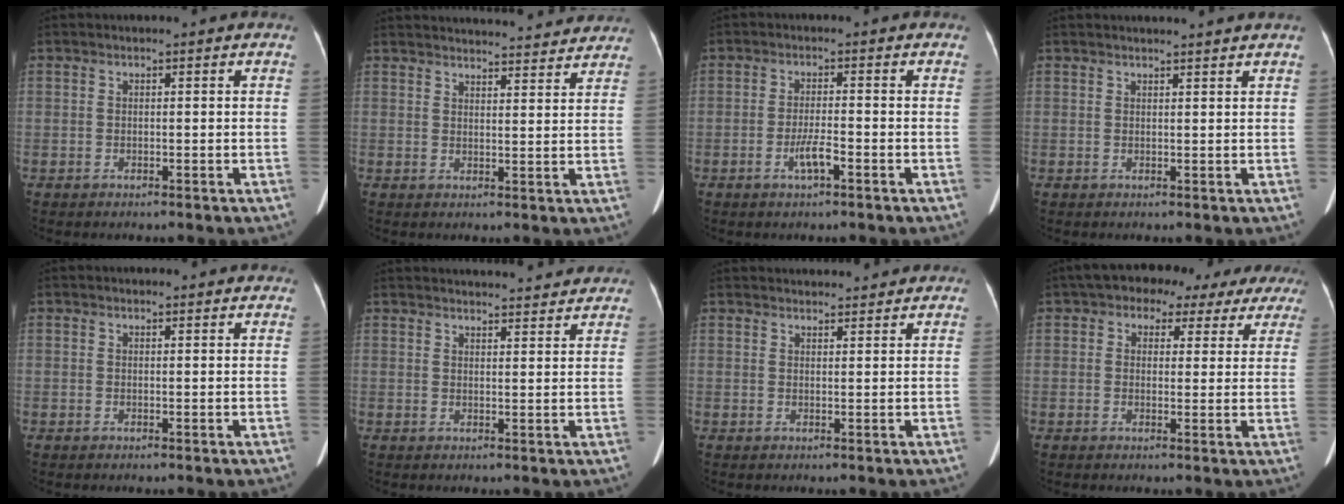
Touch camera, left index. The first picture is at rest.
{"total": 21.9, "force": [20.9, 3.3, 5.6], "torque": [-0.075, -0.008, 0.259]}
{"total": 2.9, "force": [-1.8, 0.0, 2.3], "torque": [-0.044, -0.010, -0.031]}
{"total": 4.7, "force": [4.4, -0.6, 1.5], "torque": [-0.014, 0.004, 0.046]}
{"total": 4.4, "force": [4.2, 0.8, 1.2], "torque": [-0.009, 0.003, 0.038]}
{"total": 17.6, "force": [16.8, 2.4, 4.6], "torque": [-0.055, 0.010, 0.211]}
{"total": 9.4, "force": [9.1, 1.4, 2.2], "torque": [-0.018, 0.017, 0.111]}
{"total": 12.2, "force": [9.2, 6.4, 4.7], "torque": [-0.038, 0.028, 0.100]}